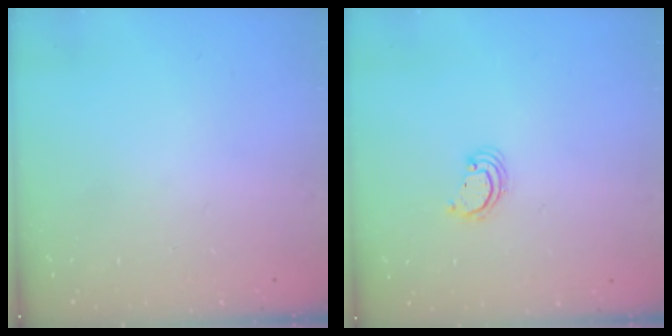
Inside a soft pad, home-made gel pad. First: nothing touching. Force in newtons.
{"total": 2.2, "press": 2.2, "slide": 0.2}